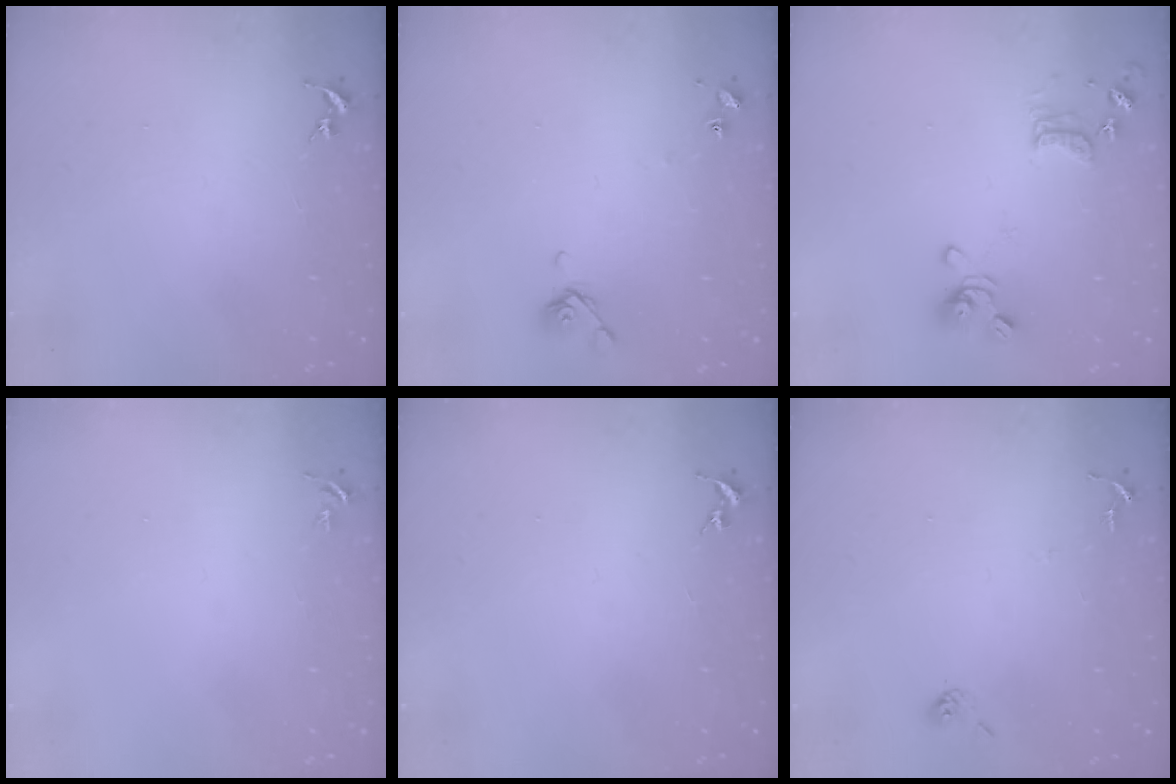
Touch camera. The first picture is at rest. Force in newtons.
{"total": 7.1, "press": 7.0, "slide": 0.8}
{"total": 11.9, "press": 11.8, "slide": 1.3}
{"total": 3.7, "press": 3.7, "slide": 0.5}
{"total": 0.0}
{"total": 5.9, "press": 5.9, "slide": 0.5}